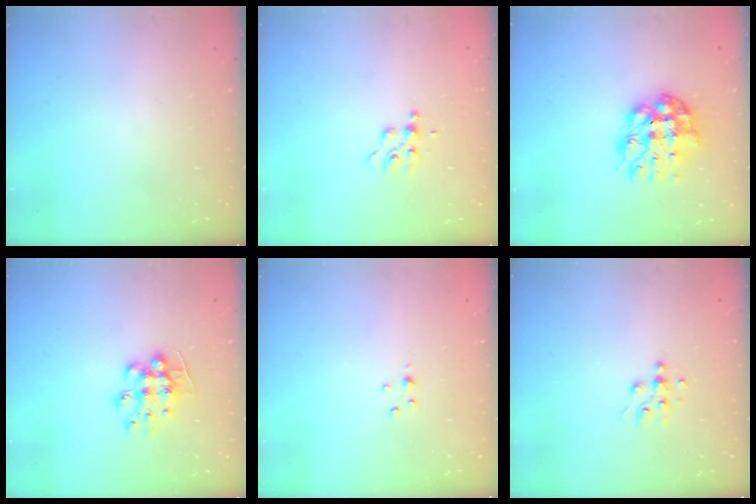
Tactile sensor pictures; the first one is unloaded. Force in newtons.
{"total": 6.0, "press": 6.0, "slide": 0.7}
{"total": 12.2, "press": 12.2, "slide": 1.1}
{"total": 8.7, "press": 8.6, "slide": 0.6}
{"total": 2.5, "press": 2.5, "slide": 0.3}
{"total": 5.9, "press": 5.9, "slide": 0.7}